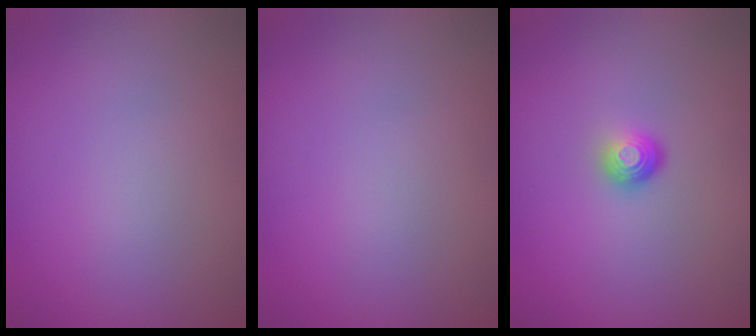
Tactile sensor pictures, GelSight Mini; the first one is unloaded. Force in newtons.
{"total": 0.0}
{"total": 1.8, "press": 1.2, "slide": 1.4}